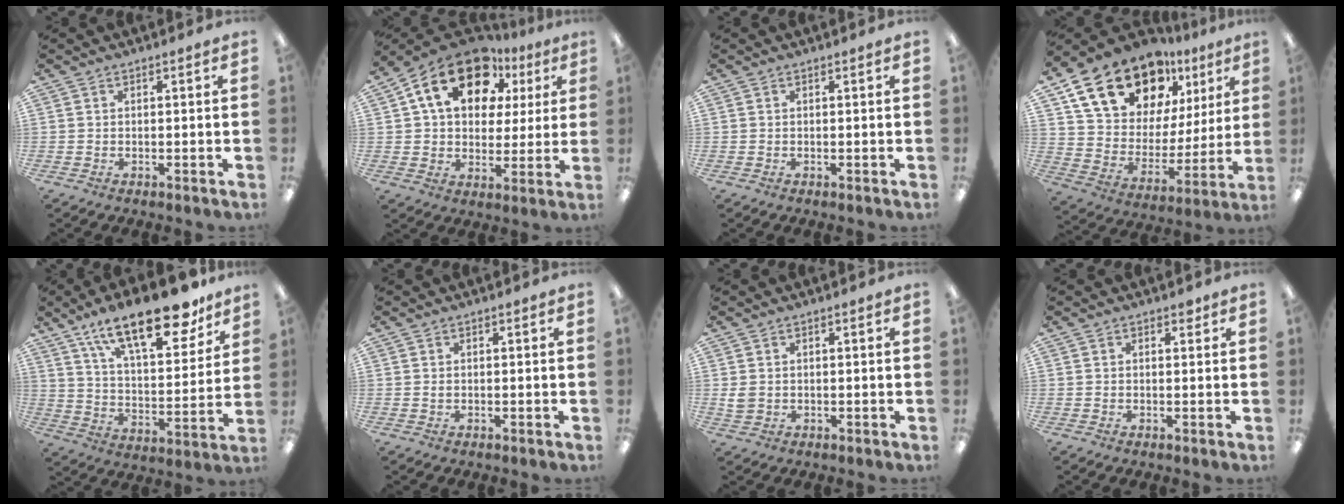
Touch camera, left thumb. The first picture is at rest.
{"total": 18.5, "force": [9.6, 11.8, 10.6], "torque": [-0.182, -0.027, 0.173]}
{"total": 0.0}
{"total": 20.3, "force": [14.3, 11.0, 9.3], "torque": [-0.171, -0.085, 0.264]}
{"total": 22.6, "force": [15.7, 8.3, 14.0], "torque": [-0.213, -0.094, 0.263]}
{"total": 0.6, "force": [0.1, 0.4, 0.5], "torque": [-0.010, 0.004, -0.001]}
{"total": 2.5, "force": [0.3, 2.1, 1.4], "torque": [-0.018, 0.002, 0.005]}
{"total": 1.4, "force": [0.8, 0.8, 0.9], "torque": [-0.003, -0.003, 0.011]}